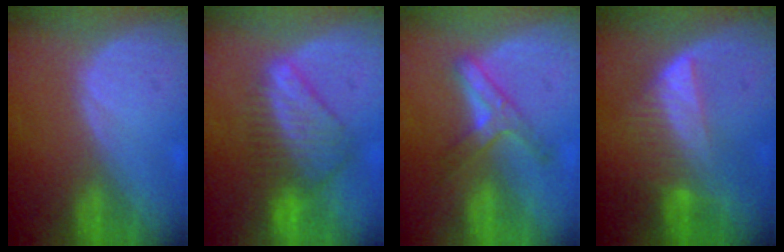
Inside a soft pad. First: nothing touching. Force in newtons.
{"total": 7.7, "press": 7.0, "slide": 3.2}
{"total": 5.1, "press": 5.1, "slide": 0.3}
{"total": 6.5, "press": 5.8, "slide": 2.9}